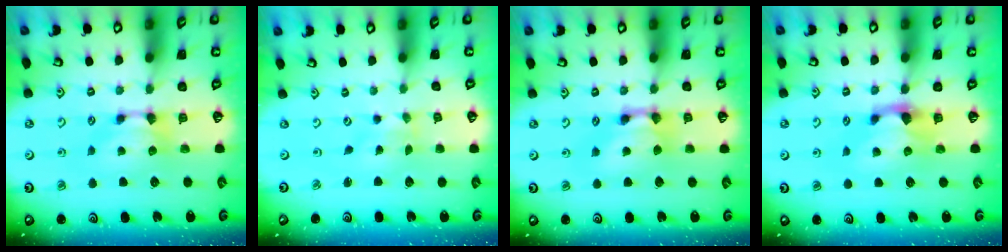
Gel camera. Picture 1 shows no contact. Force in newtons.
{"total": 3.7, "press": 3.6, "slide": 0.8}
{"total": 2.5, "press": 2.5, "slide": 0.2}
{"total": 1.4, "press": 0.9, "slide": 1.0}